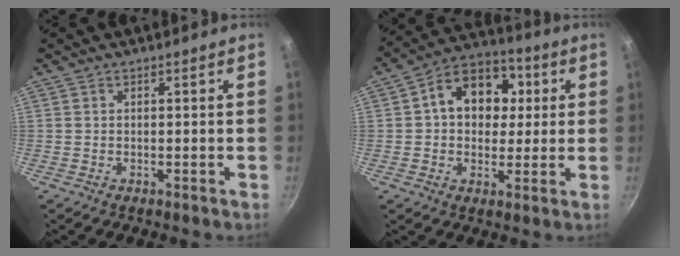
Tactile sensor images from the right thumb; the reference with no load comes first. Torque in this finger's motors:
{"motor_torque": [0.56, 2.12, 1.26, -0.21, 0.07]}